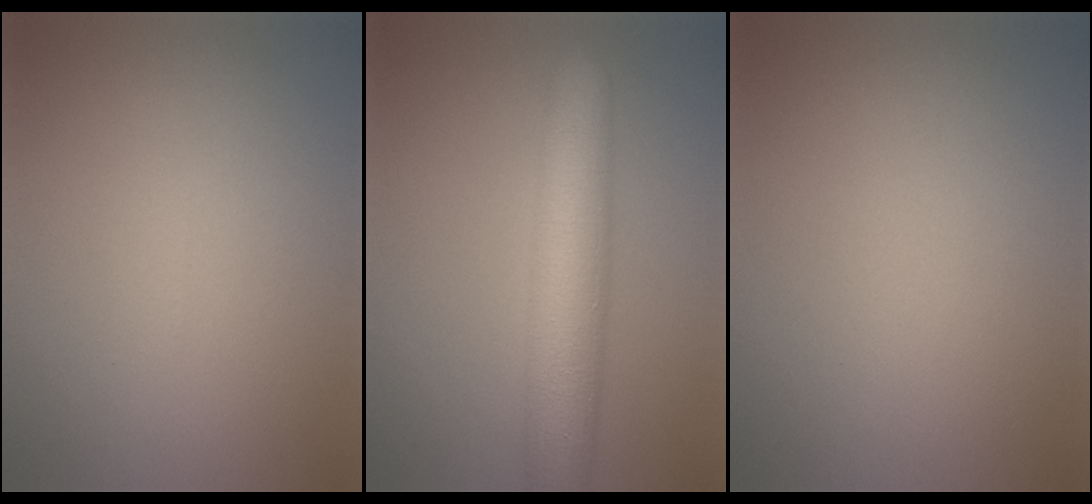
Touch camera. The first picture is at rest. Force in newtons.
{"total": 8.6, "press": 8.6, "slide": 0.3}
{"total": 0.0}